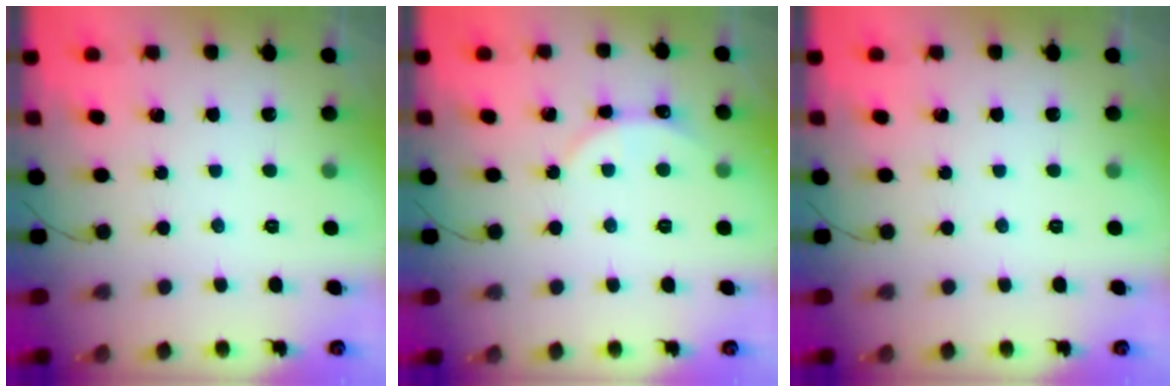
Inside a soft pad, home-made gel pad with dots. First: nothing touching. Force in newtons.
{"total": 2.9, "press": 2.9, "slide": 0.3}
{"total": 0.0}